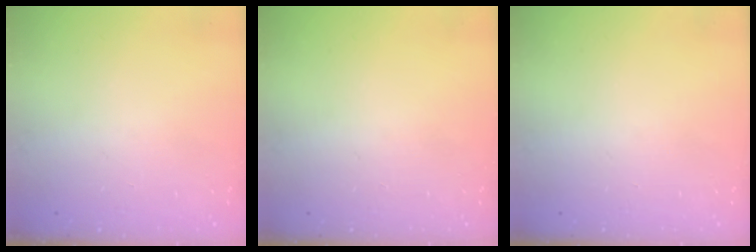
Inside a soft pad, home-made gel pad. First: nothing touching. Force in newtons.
{"total": 0.0}
{"total": 0.6, "press": 0.0, "slide": 0.6}